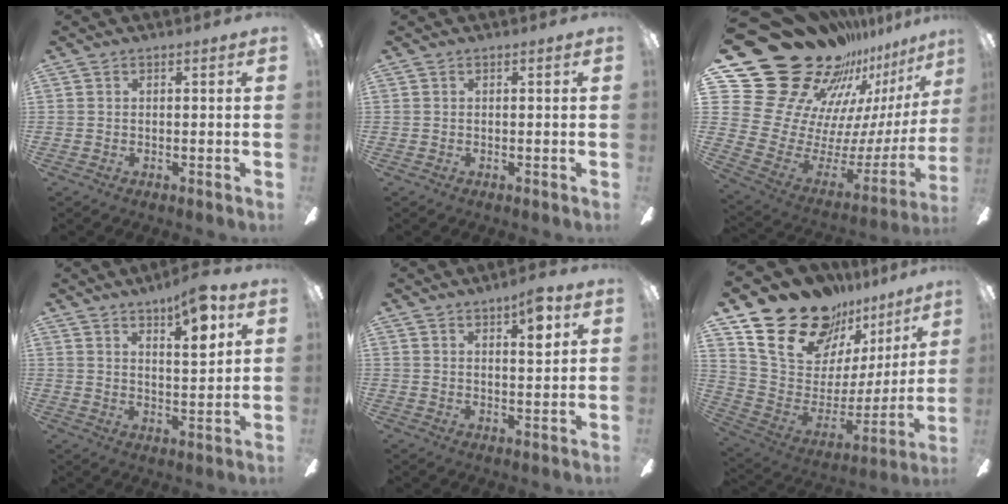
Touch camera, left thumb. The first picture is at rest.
{"total": 0.0}
{"total": 31.2, "force": [23.2, 15.7, 13.8], "torque": [-0.200, -0.220, 0.478]}
{"total": 9.0, "force": [5.9, 2.4, 6.4], "torque": [-0.086, -0.034, 0.093]}
{"total": 6.3, "force": [3.6, 1.8, 4.8], "torque": [-0.060, -0.015, 0.054]}
{"total": 23.2, "force": [17.5, 12.3, 8.9], "torque": [-0.147, -0.125, 0.330]}